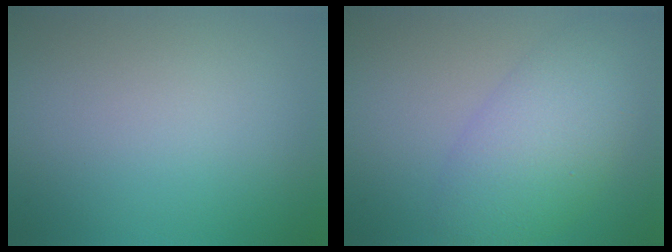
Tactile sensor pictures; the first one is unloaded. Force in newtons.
{"total": 5.9, "press": 5.9, "slide": 0.1}